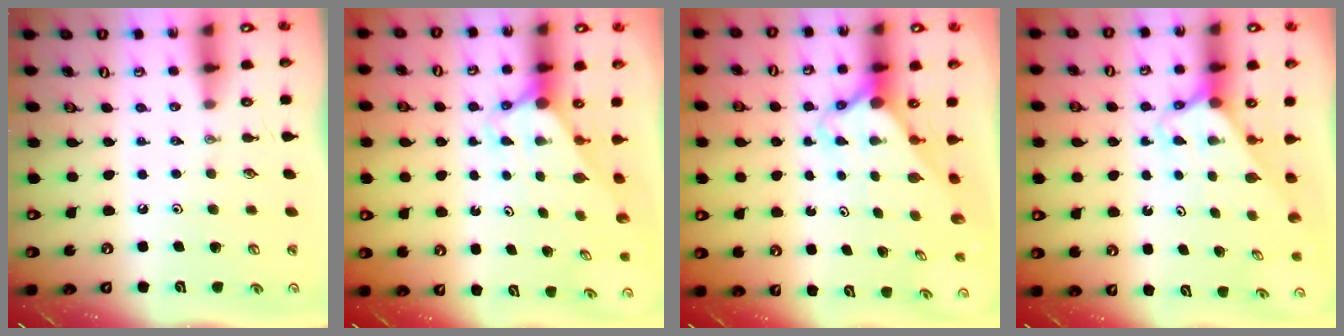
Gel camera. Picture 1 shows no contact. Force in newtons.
{"total": 2.7, "press": 2.7, "slide": 0.0}
{"total": 3.0, "press": 3.0, "slide": 0.2}
{"total": 2.5, "press": 2.5, "slide": 0.1}